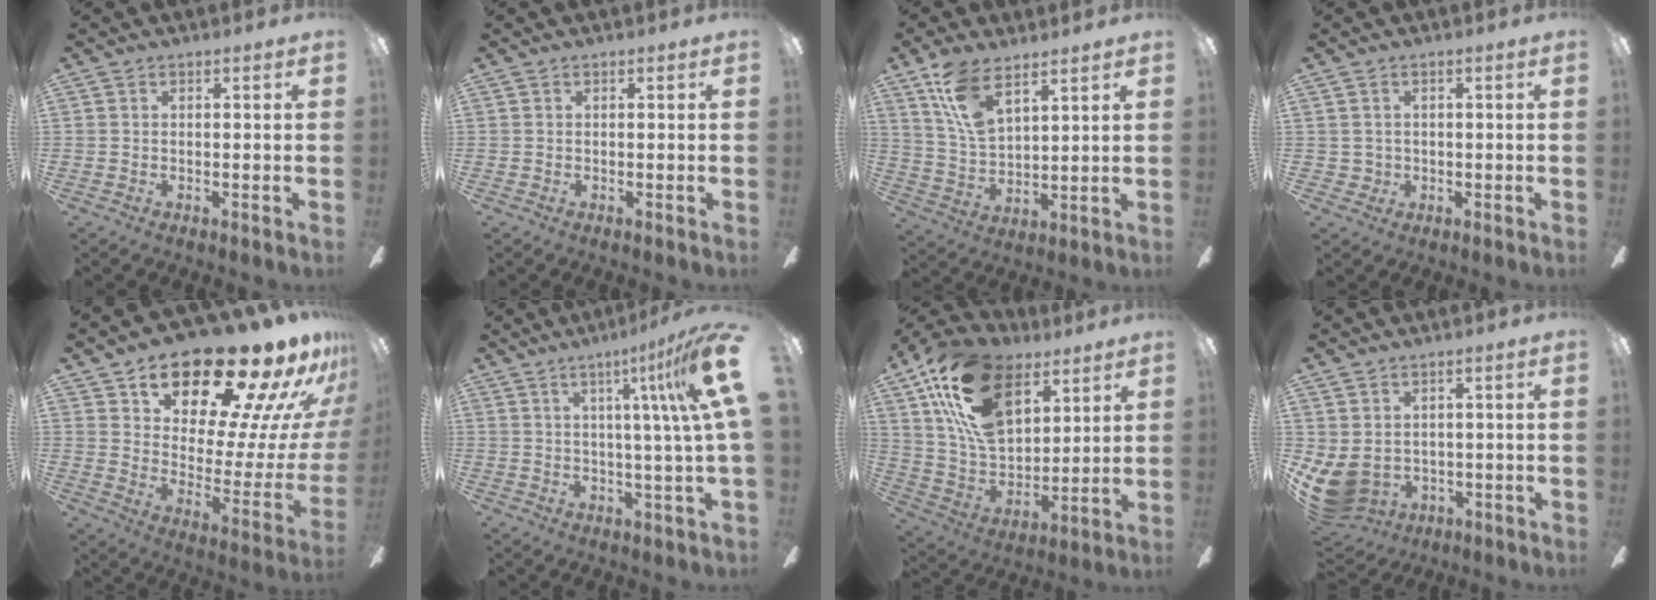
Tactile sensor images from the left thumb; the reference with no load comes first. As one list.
[{"total": 0.0}, {"total": 11.8, "force": [7.9, 5.0, 7.2], "torque": [-0.148, -0.023, 0.149]}, {"total": 1.8, "force": [0.1, 1.8, 0.3], "torque": [-0.010, 0.001, 0.000]}, {"total": 23.4, "force": [18.9, 7.5, 11.6], "torque": [-0.176, -0.138, 0.314]}, {"total": 11.6, "force": [4.2, -0.7, 10.8], "torque": [-0.158, -0.027, 0.051]}, {"total": 22.2, "force": [12.1, 12.6, 13.7], "torque": [-0.289, -0.049, 0.221]}, {"total": 6.9, "force": [-0.7, 5.3, 4.3], "torque": [-0.119, -0.011, -0.009]}]